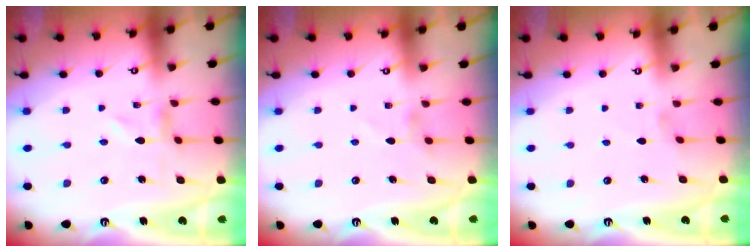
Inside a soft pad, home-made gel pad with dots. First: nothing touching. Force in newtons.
{"total": 2.5, "press": 2.5, "slide": 0.4}
{"total": 0.0}